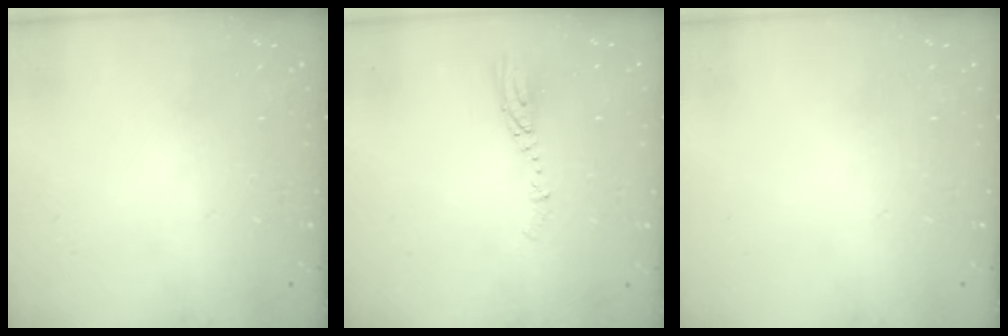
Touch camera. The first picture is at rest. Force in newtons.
{"total": 3.7, "press": 3.7, "slide": 0.4}
{"total": 0.0}